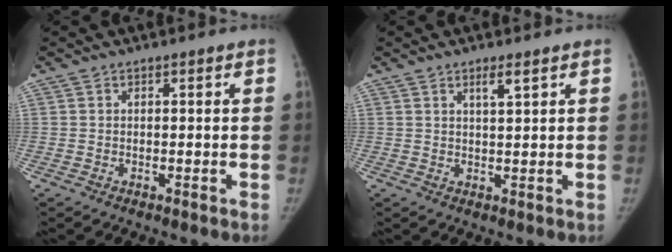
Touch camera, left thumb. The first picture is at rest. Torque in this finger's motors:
{"motor_torque": [0.22, -0.13, 0.74, -0.38, 0.10]}